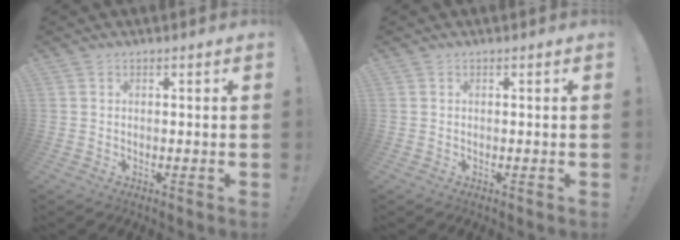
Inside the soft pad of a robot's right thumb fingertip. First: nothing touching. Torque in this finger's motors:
{"motor_torque": [-0.09, 0.09, 0.00, 0.00, 0.00]}